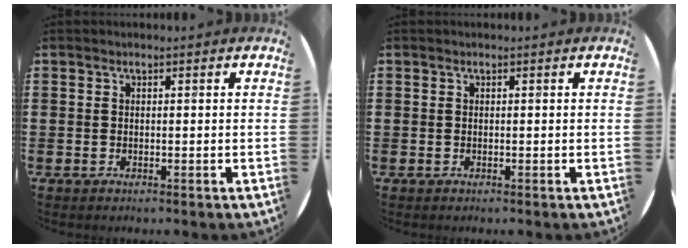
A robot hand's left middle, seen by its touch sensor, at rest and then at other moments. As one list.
[{"total": 0.0}]